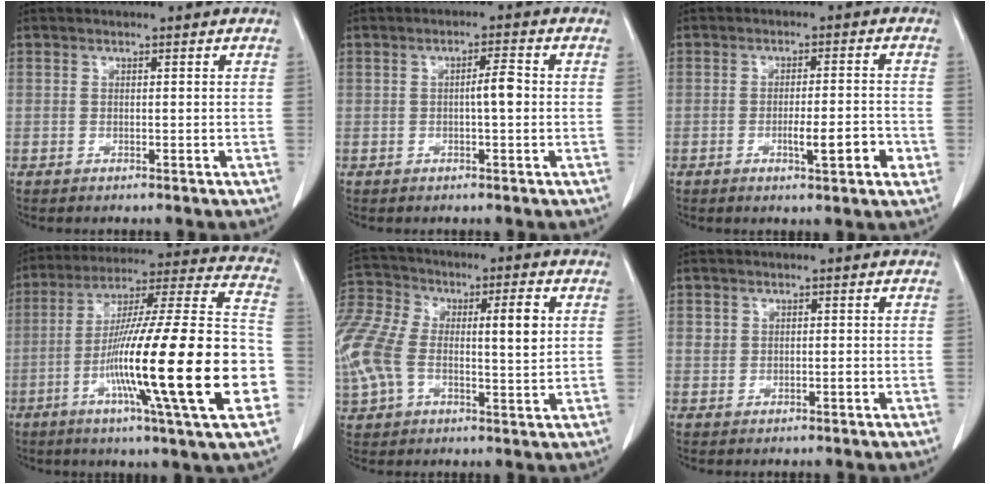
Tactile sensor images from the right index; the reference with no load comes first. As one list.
[{"total": 2.9, "force": [-0.2, 0.3, 2.9], "torque": [-0.047, 0.003, -0.005]}, {"total": 5.8, "force": [-2.0, 0.8, 5.4], "torque": [-0.078, -0.001, -0.026]}, {"total": 28.4, "force": [-7.5, 1.0, 27.4], "torque": [-0.399, -0.019, -0.136]}, {"total": 20.4, "force": [1.5, 10.2, 17.6], "torque": [-0.406, 0.038, 0.030]}, {"total": 1.5, "force": [0.1, 1.1, 1.0], "torque": [-0.022, 0.010, 0.006]}]